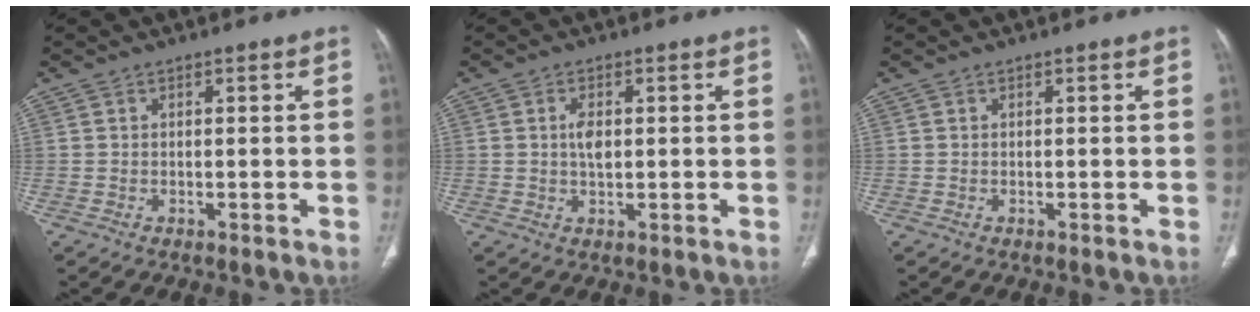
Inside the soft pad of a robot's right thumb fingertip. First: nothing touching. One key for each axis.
{"total": 3.0, "fx": 0.3, "fy": 1.6, "fz": 2.5, "tx": -0.041, "ty": -0.001, "tz": 0.005}
{"total": 0.0}